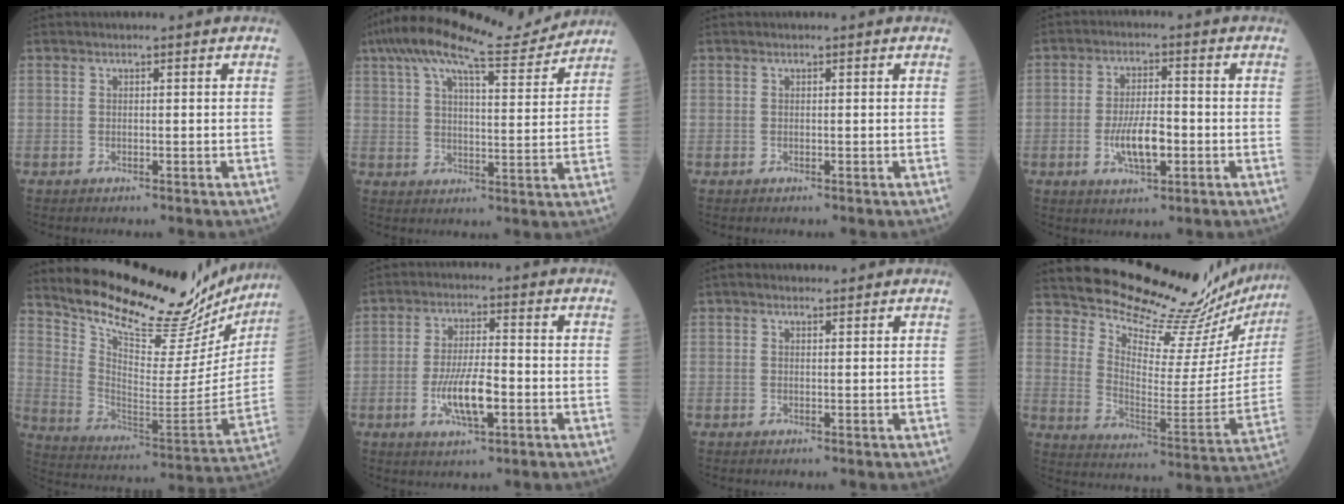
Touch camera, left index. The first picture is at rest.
{"total": 14.1, "force": [12.5, 1.2, 6.4], "torque": [-0.119, 0.020, 0.185]}
{"total": 0.0}
{"total": 6.7, "force": [-2.1, 2.2, 6.0], "torque": [-0.118, -0.005, -0.036]}
{"total": 26.1, "force": [23.9, 5.7, 8.8], "torque": [-0.144, -0.082, 0.332]}
{"total": 7.4, "force": [-2.5, 2.0, 6.7], "torque": [-0.134, -0.007, -0.043]}
{"total": 0.8, "force": [0.6, 0.5, 0.3], "torque": [-0.011, 0.007, 0.008]}
{"total": 23.0, "force": [22.3, 2.8, 4.8], "torque": [-0.083, -0.124, 0.285]}